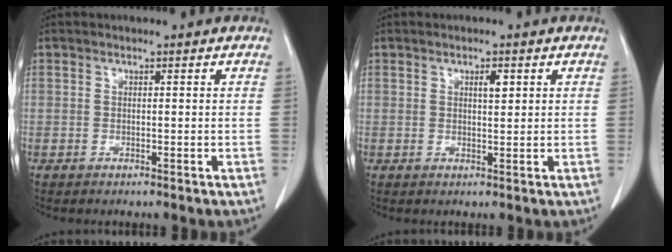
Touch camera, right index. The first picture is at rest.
{"total": 1.8, "force": [0.8, 0.5, 1.5], "torque": [-0.026, -0.002, 0.012]}